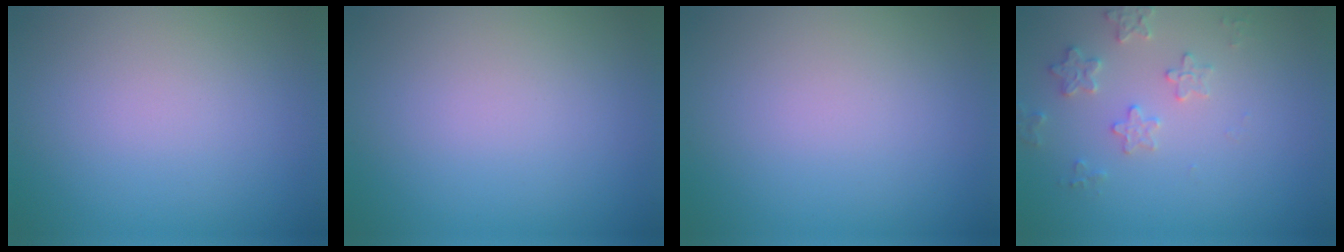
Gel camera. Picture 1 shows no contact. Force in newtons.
{"total": 0.0}
{"total": 0.0}
{"total": 2.5, "press": 2.4, "slide": 0.6}